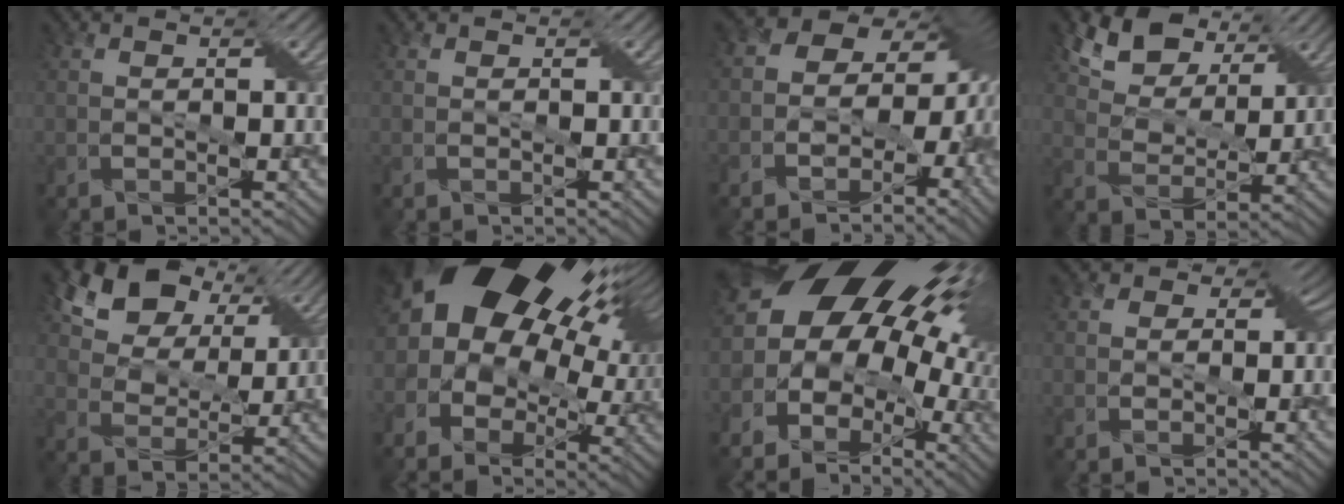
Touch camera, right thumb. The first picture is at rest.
{"total": 0.0}
{"total": 13.3, "force": [-1.3, 10.0, 8.6], "torque": [-0.122, -0.032, -0.009]}
{"total": 9.3, "force": [5.6, 5.3, 5.0], "torque": [-0.107, 0.004, 0.098]}
{"total": 13.0, "force": [7.5, 8.2, 6.8], "torque": [-0.158, 0.040, 0.125]}
{"total": 21.1, "force": [7.5, 13.1, 14.7], "torque": [-0.263, 0.044, 0.128]}
{"total": 17.7, "force": [3.6, 12.6, 11.9], "torque": [-0.172, 0.002, 0.072]}
{"total": 4.7, "force": [-0.7, 4.1, 2.2], "torque": [-0.015, 0.017, -0.037]}